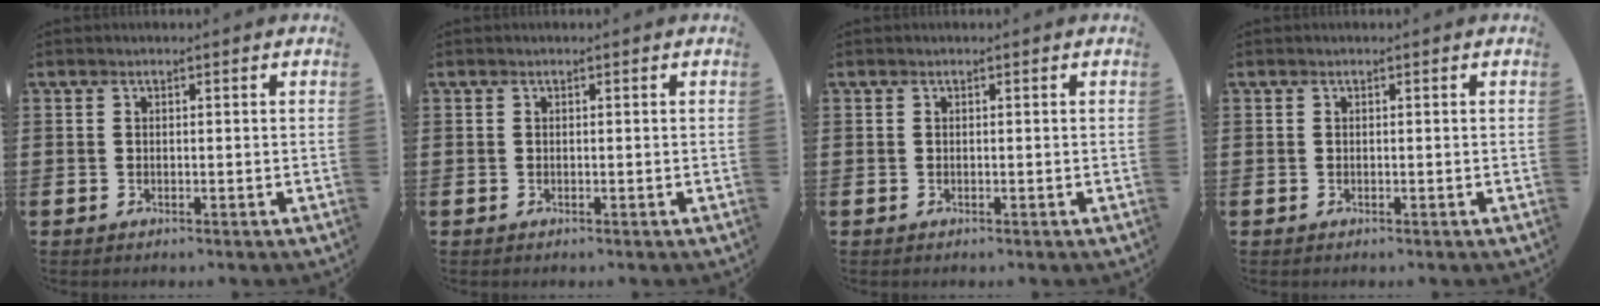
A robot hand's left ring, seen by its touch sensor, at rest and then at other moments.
{"total": 0.0}
{"total": 0.0}
{"total": 0.0}